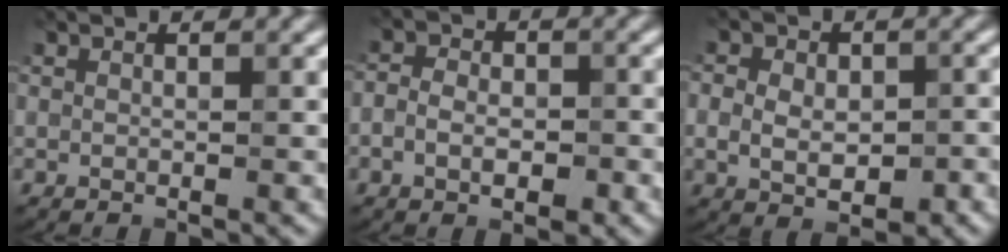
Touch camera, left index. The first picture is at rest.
{"total": 3.9, "force": [-1.0, 2.6, 2.7], "torque": [-0.021, 0.005, -0.024]}
{"total": 5.5, "force": [-0.5, 3.9, 3.9], "torque": [-0.040, -0.002, -0.008]}